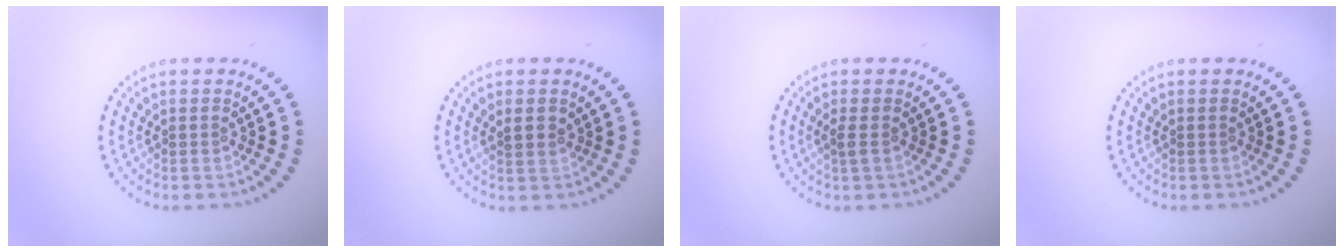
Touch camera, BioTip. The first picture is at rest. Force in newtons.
{"total": 1.0, "press": 0.9, "slide": 0.5}
{"total": 1.0, "press": 0.9, "slide": 0.4}
{"total": 0.0}